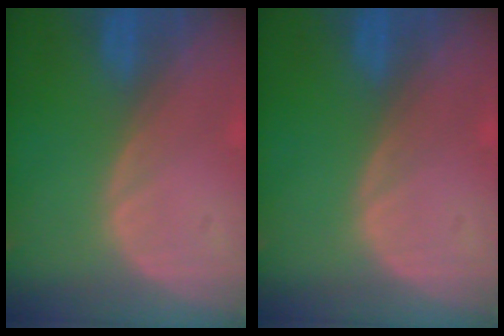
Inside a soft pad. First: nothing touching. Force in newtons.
{"total": 0.0}